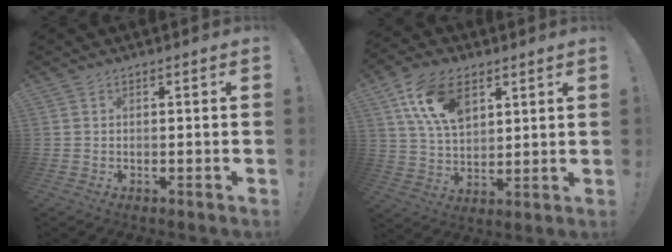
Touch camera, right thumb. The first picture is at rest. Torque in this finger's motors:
{"motor_torque": [1.82, 2.76, 0.40, -0.24, 0.31]}